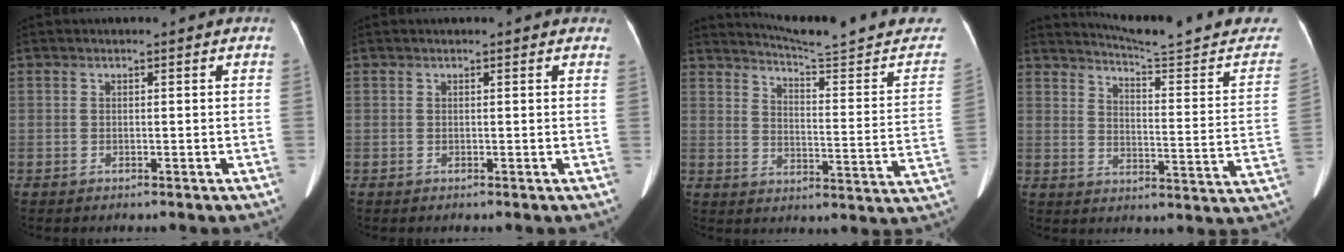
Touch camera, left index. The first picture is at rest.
{"total": 2.5, "force": [2.2, 0.8, 0.9], "torque": [-0.009, 0.009, 0.011]}
{"total": 19.4, "force": [18.4, -0.1, 6.2], "torque": [-0.082, -0.090, 0.227]}
{"total": 19.1, "force": [18.1, 0.2, 5.9], "torque": [-0.077, -0.090, 0.221]}